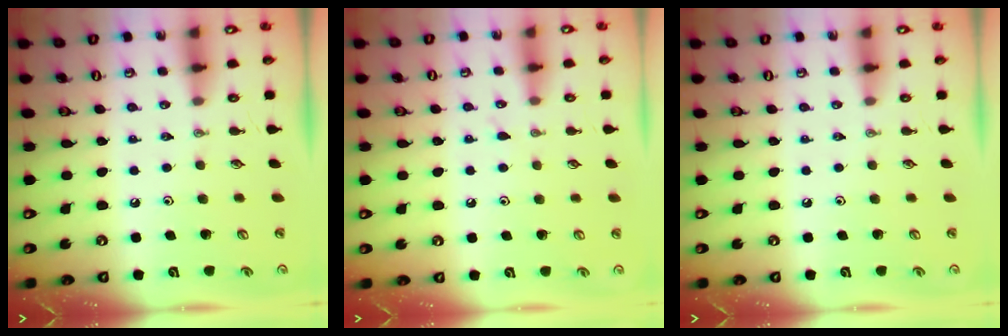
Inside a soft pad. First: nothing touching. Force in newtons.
{"total": 5.7, "press": 5.7, "slide": 0.6}
{"total": 0.0}